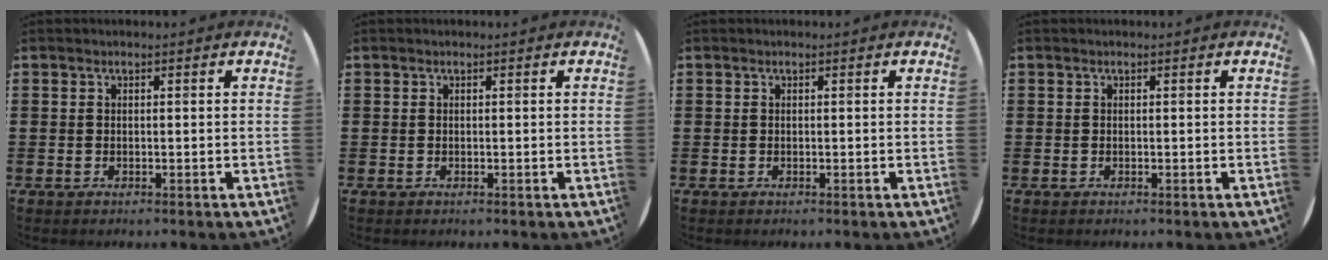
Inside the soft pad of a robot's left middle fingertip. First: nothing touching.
{"total": 0.0}
{"total": 0.0}
{"total": 0.0}